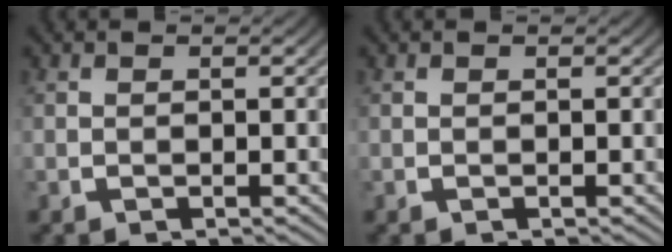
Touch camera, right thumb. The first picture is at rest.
{"total": 0.0}